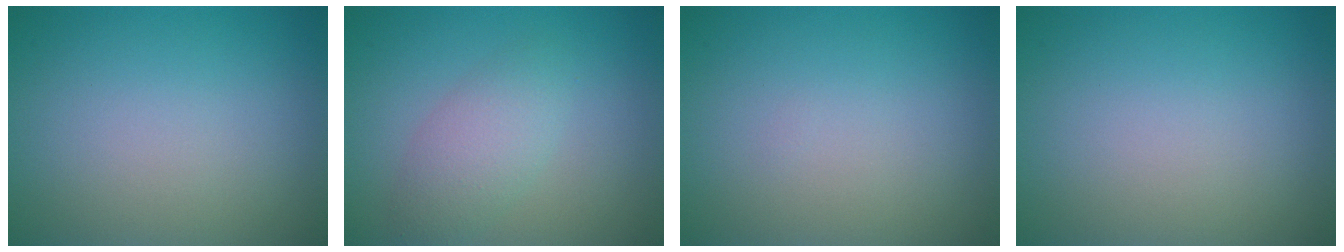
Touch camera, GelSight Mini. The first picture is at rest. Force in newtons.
{"total": 3.0, "press": 3.0, "slide": 0.0}
{"total": 0.0}
{"total": 0.0}